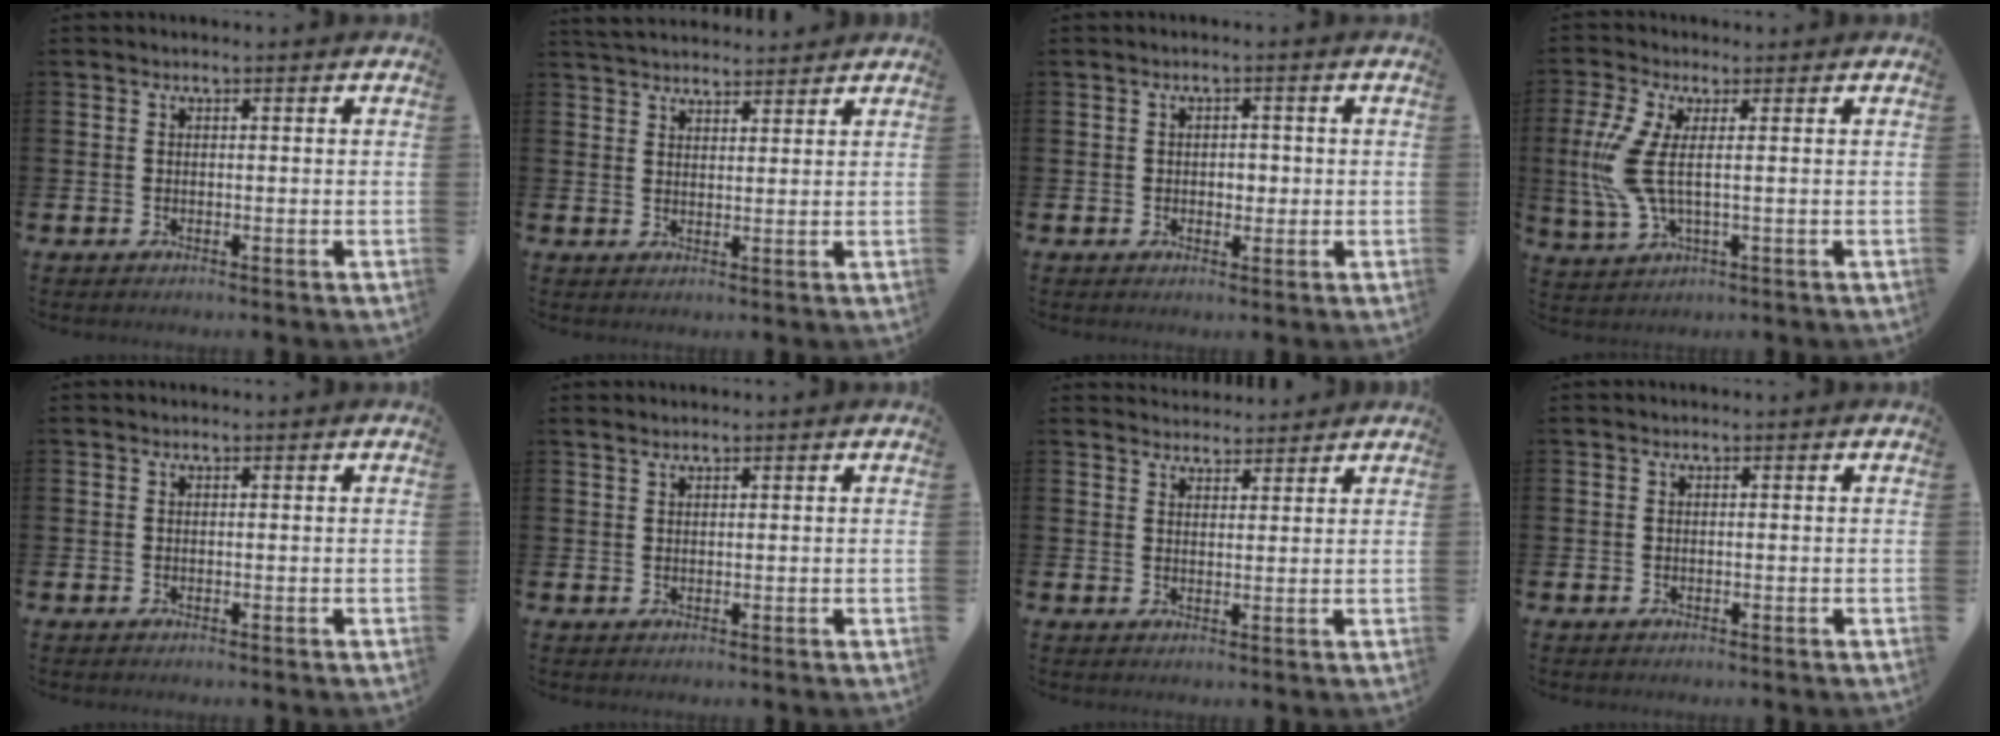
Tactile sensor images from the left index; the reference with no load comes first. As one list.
[{"total": 3.7, "force": [3.6, 0.6, 0.3], "torque": [-0.009, -0.016, 0.067]}, {"total": 1.6, "force": [0.0, 1.3, 0.9], "torque": [0.003, 0.000, -0.009]}, {"total": 6.7, "force": [0.7, 2.1, 6.3], "torque": [-0.152, -0.010, 0.010]}, {"total": 0.0}, {"total": 1.0, "force": [0.9, 0.2, 0.2], "torque": [-0.003, 0.000, 0.016]}, {"total": 3.2, "force": [3.0, 0.8, -0.5], "torque": [0.004, -0.015, 0.057]}, {"total": 0.0}]